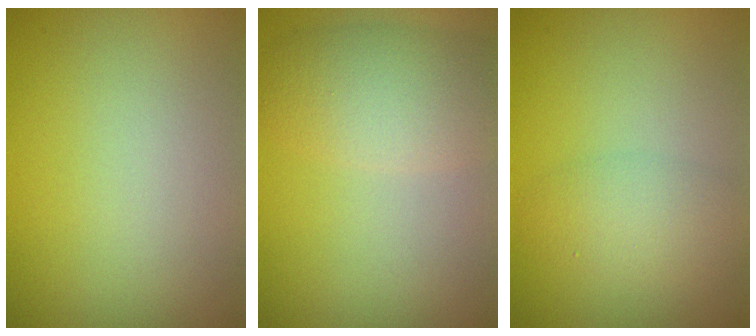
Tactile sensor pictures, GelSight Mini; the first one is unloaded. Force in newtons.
{"total": 4.5, "press": 4.5, "slide": 0.2}
{"total": 2.7, "press": 2.7, "slide": 0.2}